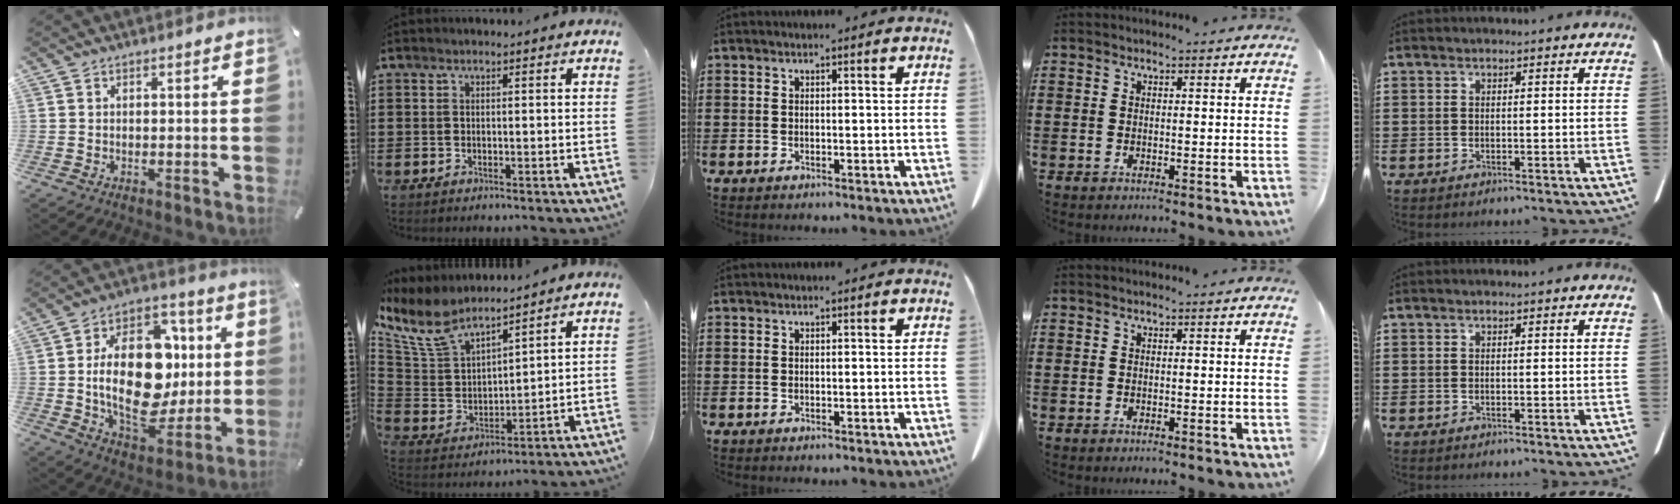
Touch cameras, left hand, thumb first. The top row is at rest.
{"thumb": {"total": 25.8, "force": [0.6, 16.6, 19.8], "torque": [-0.360, -0.014, 0.020]}, "index": {"total": 8.8, "force": [7.3, 3.3, 3.7], "torque": [-0.113, -0.041, 0.131]}}